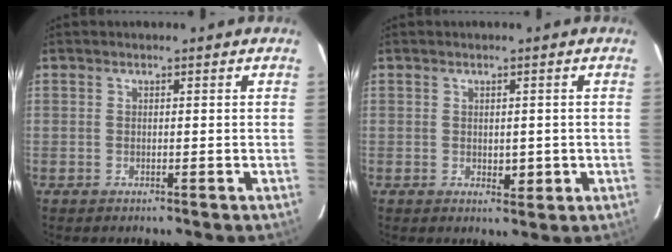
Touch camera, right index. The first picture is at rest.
{"total": 2.3, "force": [-0.2, 1.4, 1.9], "torque": [-0.023, -0.003, 0.003]}